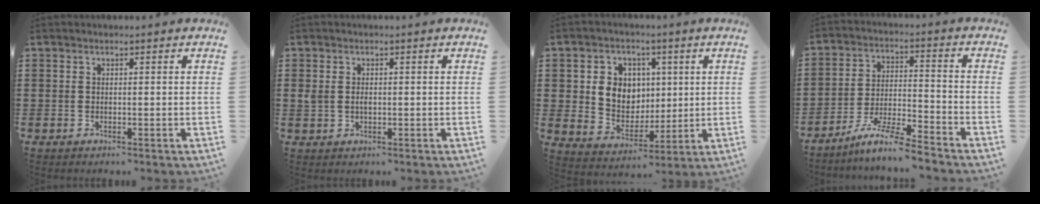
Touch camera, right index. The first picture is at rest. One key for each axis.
{"total": 1.9, "fx": 0.1, "fy": 1.2, "fz": 1.5, "tx": -0.037, "ty": 0.005, "tz": -0.003}
{"total": 7.5, "fx": 1.5, "fy": 6.8, "fz": 2.9, "tx": -0.072, "ty": 0.014, "tz": 0.025}
{"total": 7.7, "fx": -6.9, "fy": -0.1, "fz": 3.4, "tx": -0.072, "ty": -0.002, "tz": -0.135}